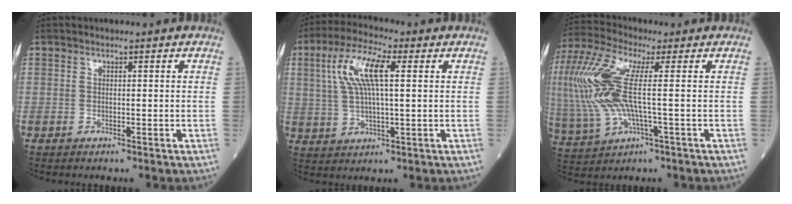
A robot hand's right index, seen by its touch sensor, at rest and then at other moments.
{"total": 9.8, "force": [2.7, 2.3, 9.1], "torque": [-0.193, 0.018, 0.053]}
{"total": 15.9, "force": [1.2, 4.4, 15.2], "torque": [-0.375, 0.012, 0.024]}